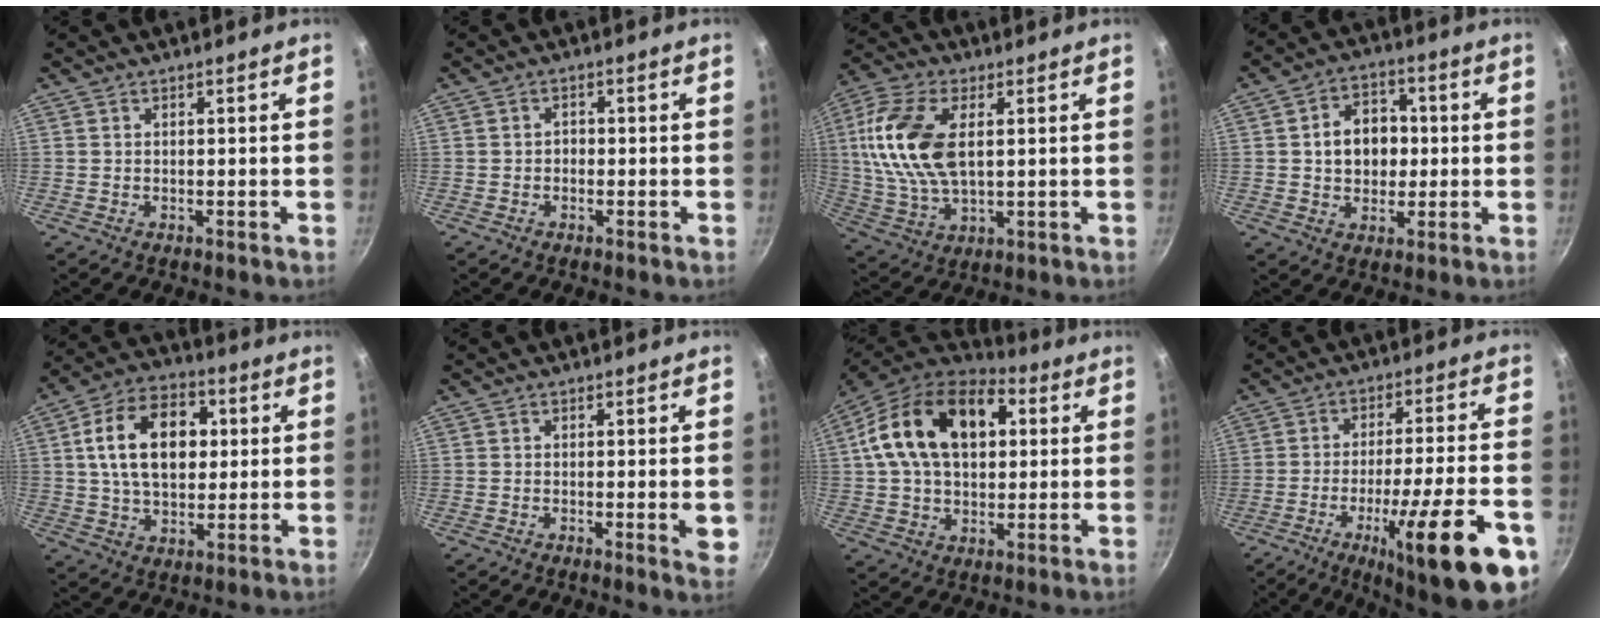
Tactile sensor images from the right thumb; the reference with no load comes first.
{"total": 1.1, "force": [-0.4, 0.9, 0.5], "torque": [-0.006, 0.004, -0.010]}
{"total": 16.3, "force": [3.0, 8.8, 13.4], "torque": [-0.265, 0.000, 0.055]}
{"total": 9.8, "force": [0.6, 7.6, 6.2], "torque": [-0.063, 0.012, 0.003]}
{"total": 16.9, "force": [2.9, 11.2, 12.3], "torque": [-0.176, 0.013, 0.038]}
{"total": 3.9, "force": [-0.6, 0.8, 3.7], "torque": [-0.047, -0.005, -0.010]}
{"total": 20.7, "force": [4.9, 13.4, 15.0], "torque": [-0.231, 0.018, 0.069]}
{"total": 23.1, "force": [-10.1, 4.7, 20.2], "torque": [-0.272, 0.029, -0.146]}